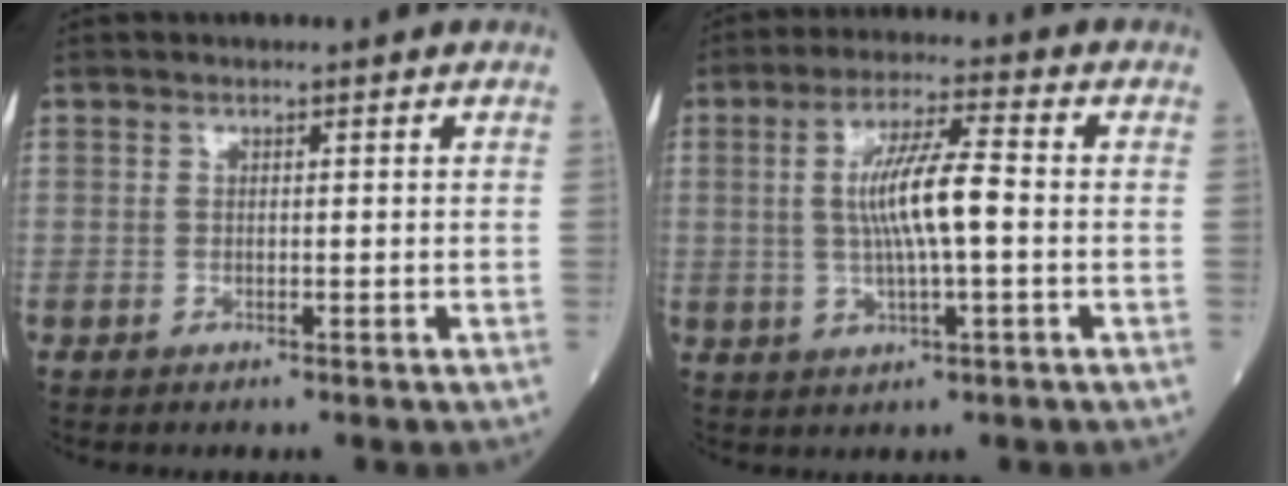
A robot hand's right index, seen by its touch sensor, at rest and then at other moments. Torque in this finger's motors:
{"motor_torque": [0.34, -0.06, 0.27, 0.17]}